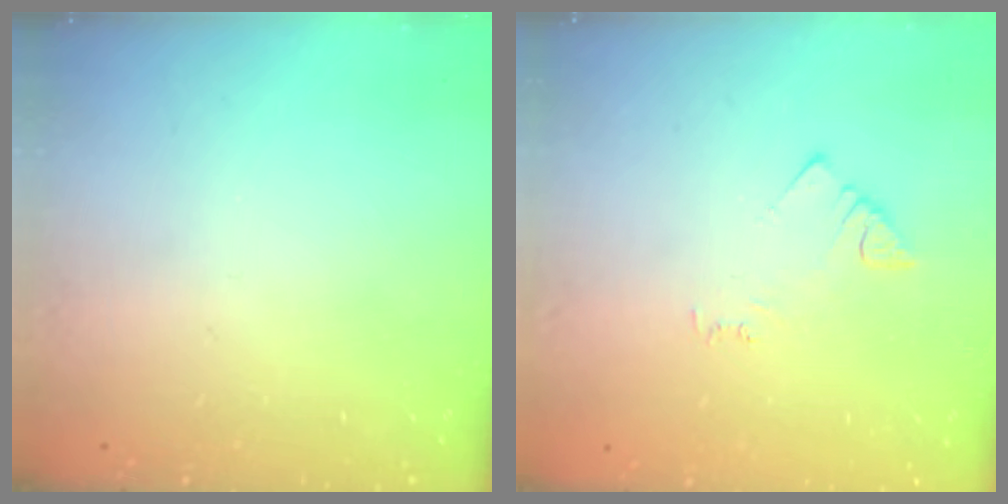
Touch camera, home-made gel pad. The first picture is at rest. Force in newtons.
{"total": 2.5, "press": 2.5, "slide": 0.4}